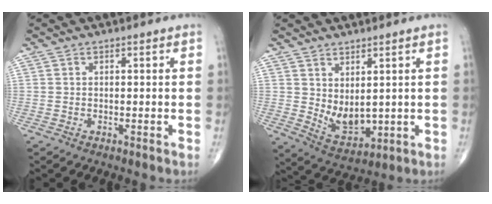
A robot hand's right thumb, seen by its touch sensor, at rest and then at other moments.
{"total": 6.9, "force": [1.3, 3.9, 5.5], "torque": [-0.074, -0.025, 0.044]}